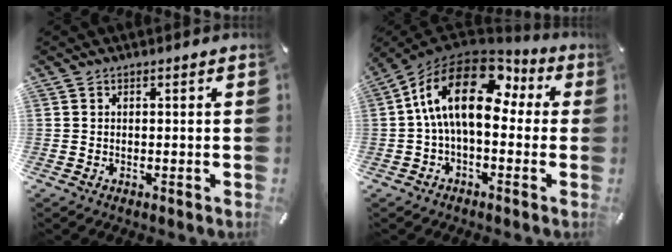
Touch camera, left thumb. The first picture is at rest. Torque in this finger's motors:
{"motor_torque": [0.39, 1.48, 1.68, -1.09, 0.82]}